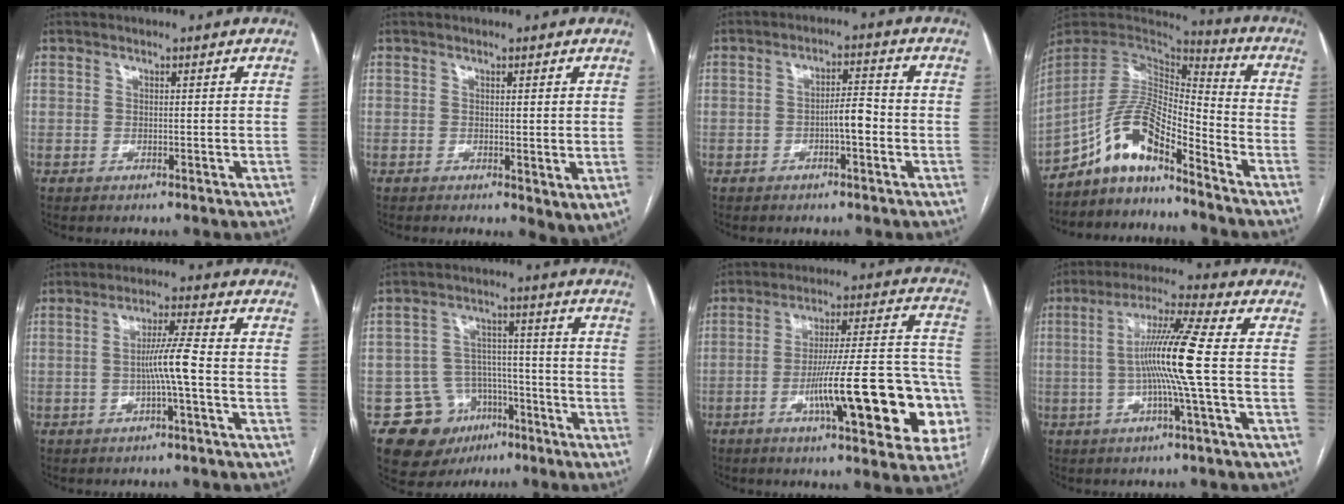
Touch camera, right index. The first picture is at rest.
{"total": 3.0, "force": [0.2, 1.0, 2.8], "torque": [-0.042, -0.012, 0.008]}
{"total": 4.0, "force": [-1.3, 0.9, 3.7], "torque": [-0.058, 0.011, -0.020]}
{"total": 11.5, "force": [-8.4, 2.6, 7.3], "torque": [-0.141, 0.029, -0.154]}
{"total": 5.5, "force": [-1.2, -0.7, 5.3], "torque": [-0.100, 0.007, -0.022]}
{"total": 10.8, "force": [-5.8, 8.7, 2.5], "torque": [-0.032, 0.048, -0.079]}
{"total": 21.7, "force": [-6.9, 3.0, 20.3], "torque": [-0.218, 0.028, -0.091]}
{"total": 10.8, "force": [-0.8, -1.6, 10.7], "torque": [-0.198, 0.004, -0.020]}